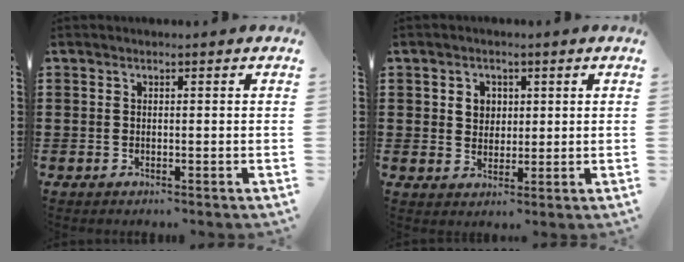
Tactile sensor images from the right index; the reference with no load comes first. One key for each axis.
{"total": 3.0, "fx": 1.0, "fy": 2.6, "fz": 1.0, "tx": -0.029, "ty": 0.011, "tz": 0.015}